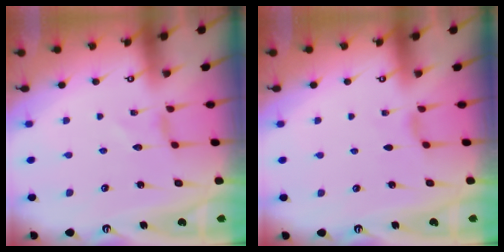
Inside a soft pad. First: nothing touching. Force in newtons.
{"total": 2.4, "press": 2.4, "slide": 0.4}